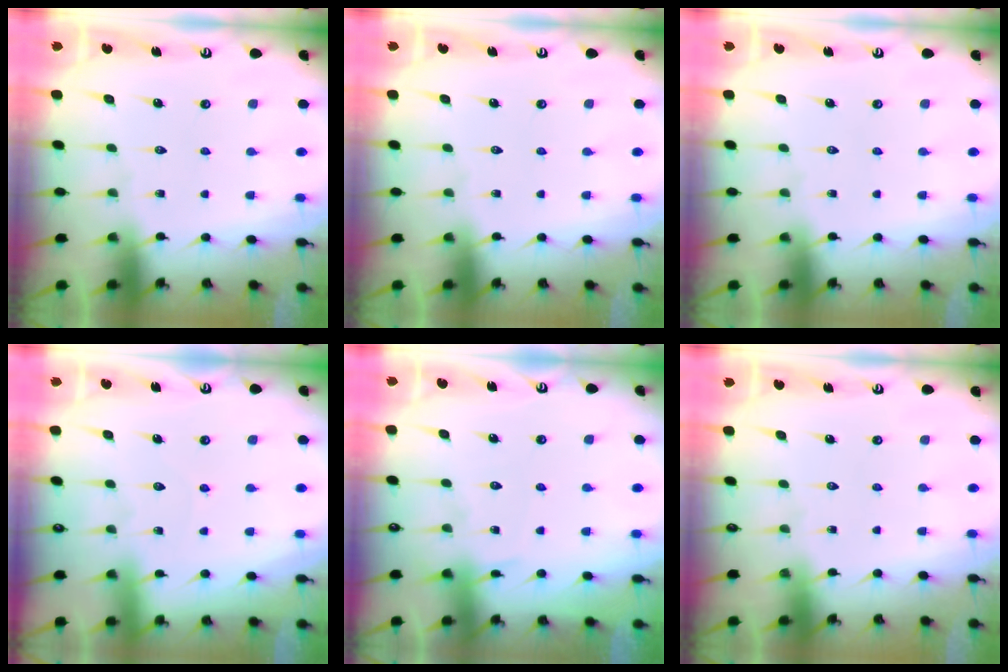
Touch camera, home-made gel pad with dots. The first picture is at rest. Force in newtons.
{"total": 0.0}
{"total": 0.0}
{"total": 2.9, "press": 2.9, "slide": 0.2}
{"total": 4.3, "press": 4.2, "slide": 0.5}
{"total": 0.0}